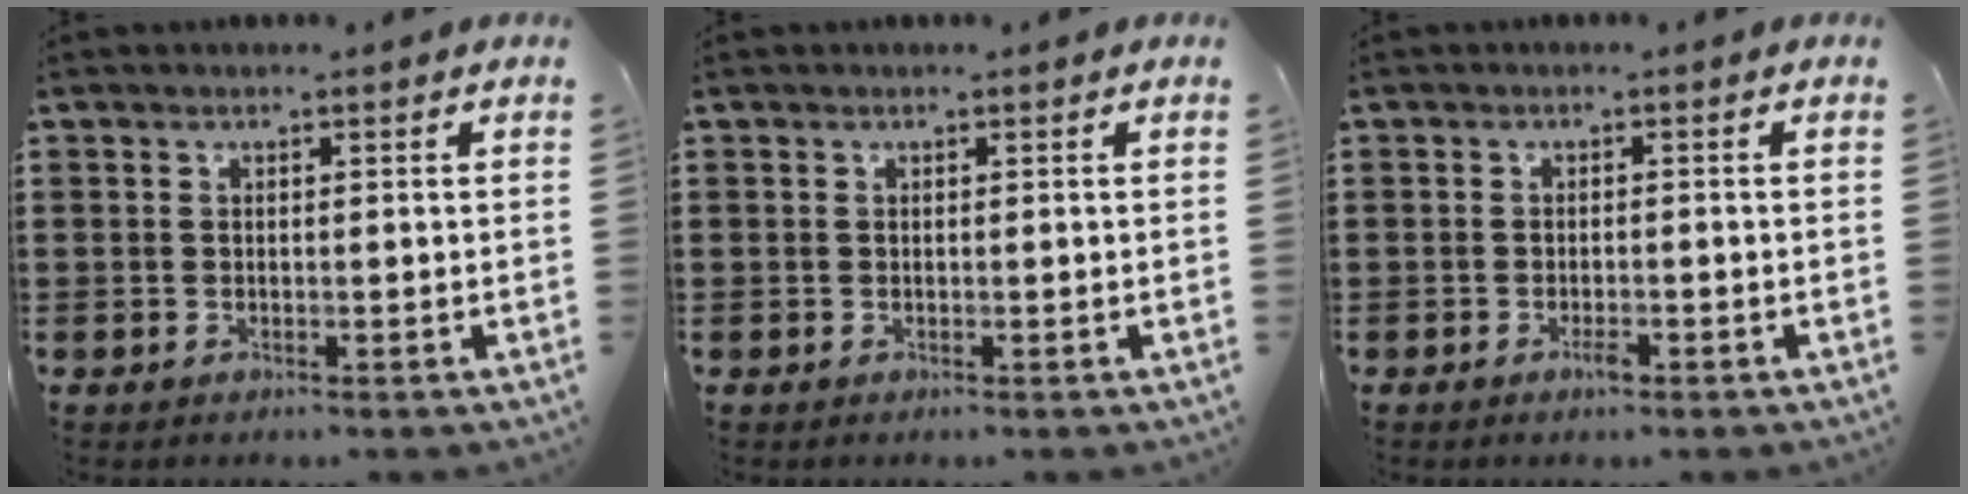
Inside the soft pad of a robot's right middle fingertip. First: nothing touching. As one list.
[{"total": 0.0}, {"total": 1.6, "force": [-1.0, 0.5, 1.2], "torque": [-0.023, -0.001, -0.017]}]